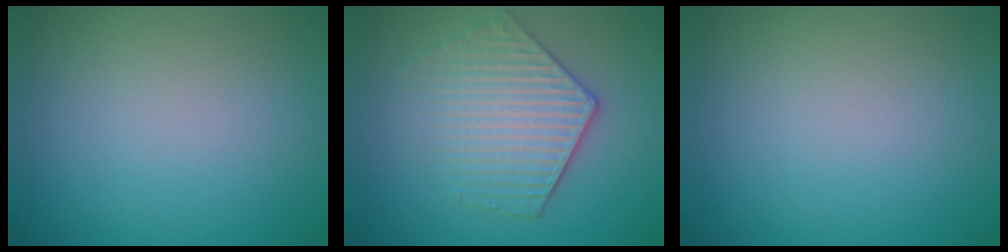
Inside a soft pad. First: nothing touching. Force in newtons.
{"total": 4.5, "press": 3.9, "slide": 2.4}
{"total": 0.0}